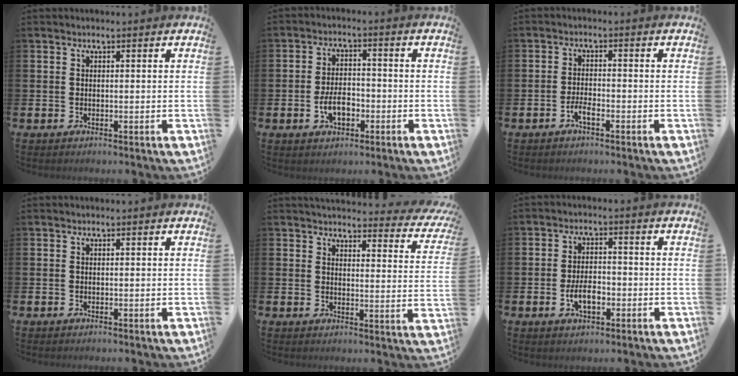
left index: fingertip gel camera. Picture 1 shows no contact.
{"total": 4.5, "force": [-1.5, 2.6, 3.5], "torque": [-0.054, 0.007, -0.028]}
{"total": 2.0, "force": [-1.1, 0.6, 1.5], "torque": [-0.031, 0.005, -0.021]}
{"total": 0.0}
{"total": 3.6, "force": [3.3, 1.1, 0.9], "torque": [-0.016, -0.030, 0.050]}
{"total": 4.3, "force": [-1.3, 2.2, 3.4], "torque": [-0.046, 0.002, -0.026]}